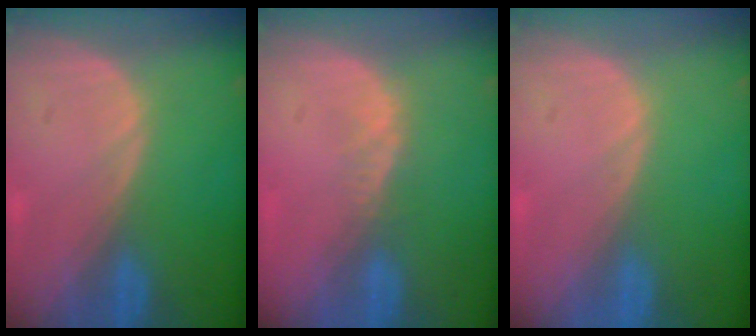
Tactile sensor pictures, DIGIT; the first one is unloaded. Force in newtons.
{"total": 2.1, "press": 1.5, "slide": 1.4}
{"total": 0.0}